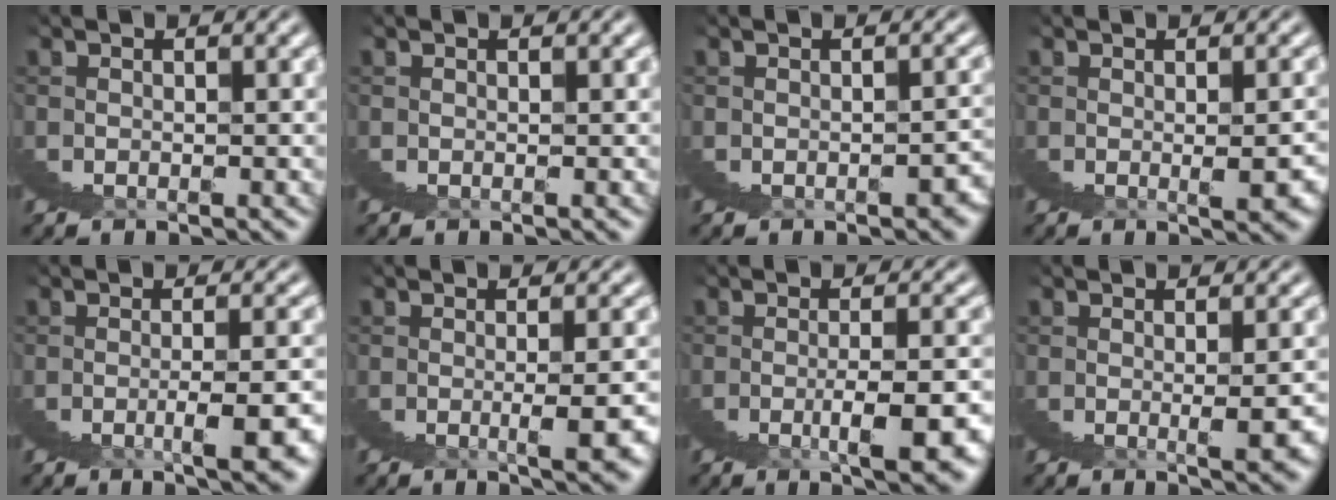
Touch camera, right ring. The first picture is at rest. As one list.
[{"total": 0.0}, {"total": 1.3, "force": [-1.1, 0.2, 0.8], "torque": [-0.015, -0.002, -0.013]}, {"total": 1.7, "force": [0.5, -1.0, 1.3], "torque": [-0.014, 0.011, 0.011]}, {"total": 3.4, "force": [-0.9, -1.5, 2.9], "torque": [-0.028, 0.017, -0.012]}, {"total": 2.7, "force": [0.1, -2.0, 1.8], "torque": [-0.020, 0.015, 0.005]}, {"total": 4.3, "force": [-0.6, -1.4, 4.0], "torque": [-0.033, 0.026, -0.012]}, {"total": 2.2, "force": [0.5, -1.7, 1.3], "torque": [-0.014, 0.014, 0.012]}]